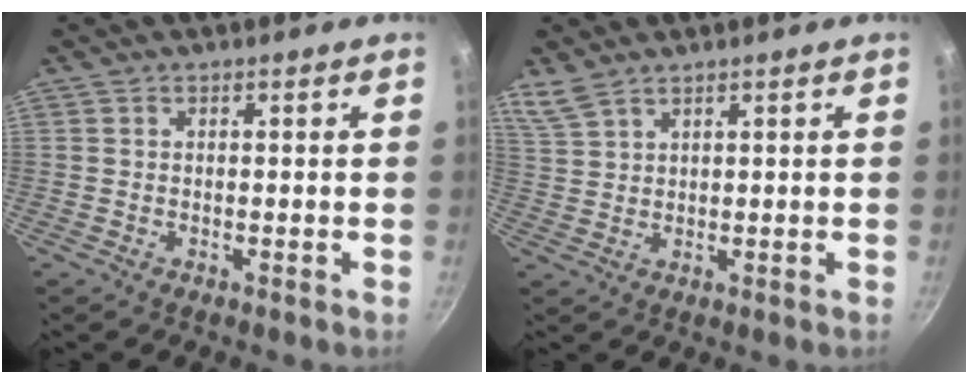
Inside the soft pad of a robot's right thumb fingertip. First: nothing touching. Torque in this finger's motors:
{"motor_torque": [-0.70, 0.62, -0.05, 0.15, 0.10]}